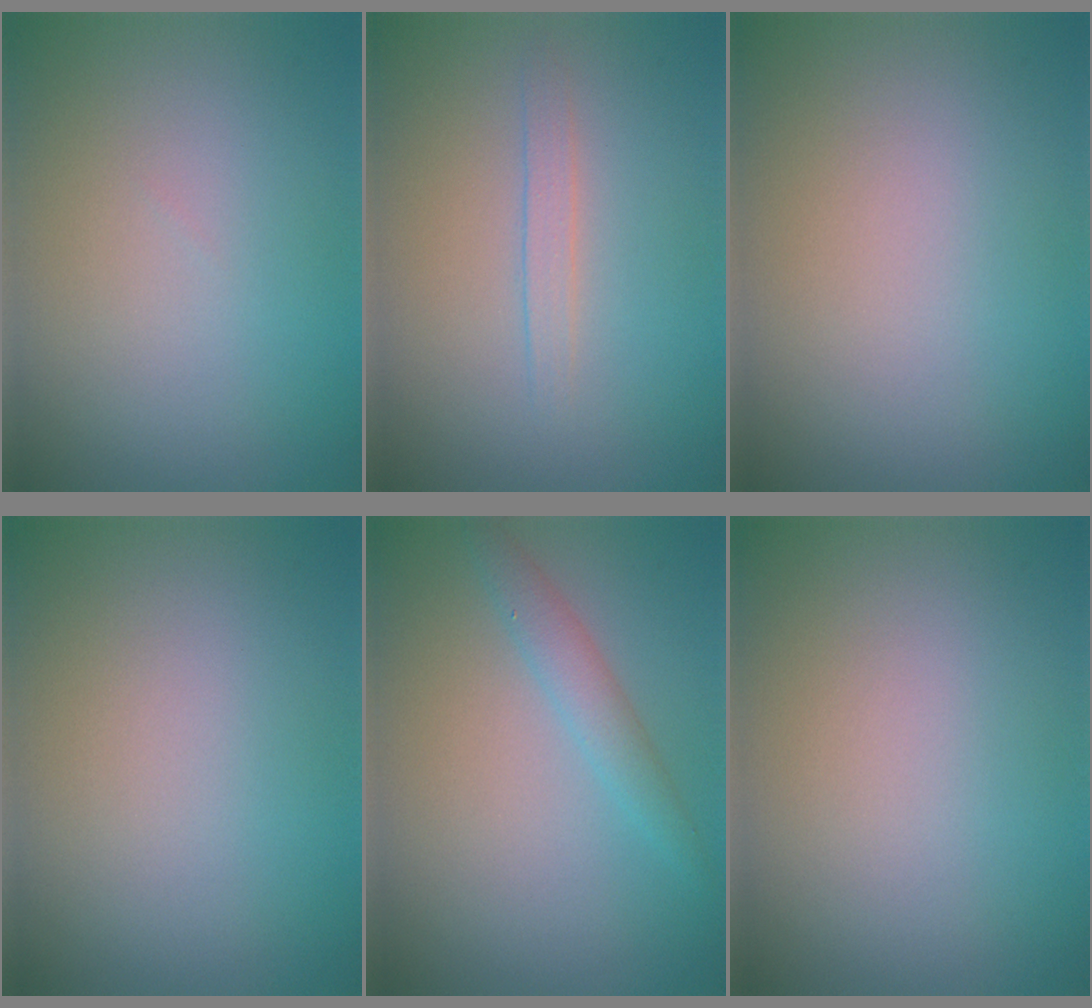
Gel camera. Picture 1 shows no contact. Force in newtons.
{"total": 1.3, "press": 1.3, "slide": 0.1}
{"total": 0.0}
{"total": 0.0}
{"total": 2.0, "press": 2.0, "slide": 0.1}
{"total": 0.0}